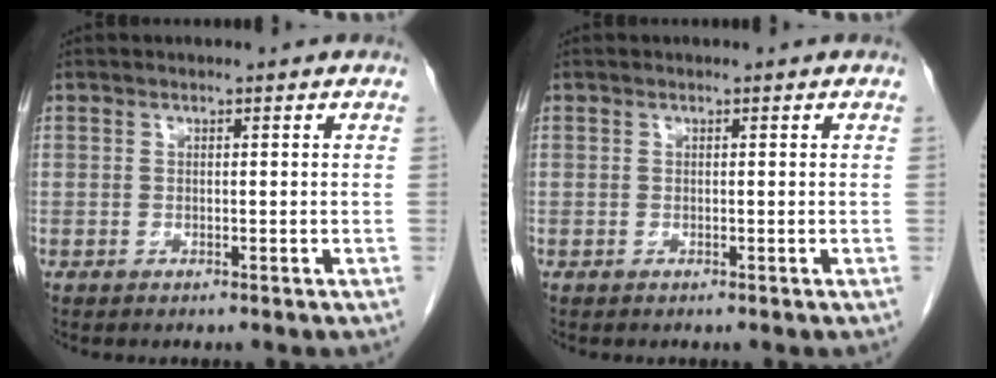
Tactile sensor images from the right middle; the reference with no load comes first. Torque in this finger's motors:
{"motor_torque": [0.00, 0.00, 0.00, 0.00]}